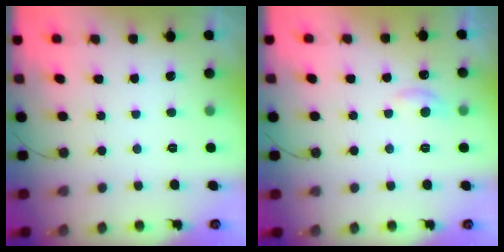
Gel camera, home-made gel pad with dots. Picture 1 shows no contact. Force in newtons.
{"total": 6.7, "press": 6.6, "slide": 0.8}